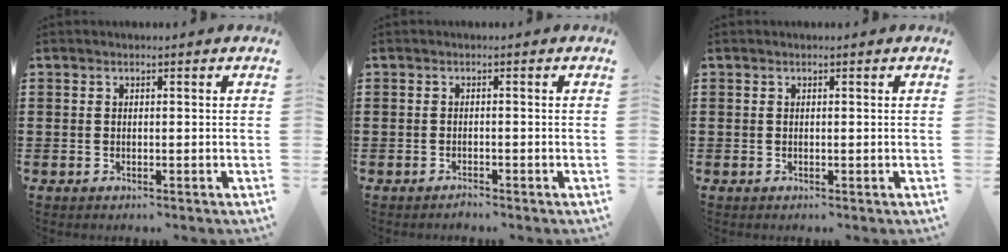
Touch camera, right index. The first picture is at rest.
{"total": 1.0, "force": [-0.9, 0.1, 0.2], "torque": [-0.008, -0.001, -0.018]}
{"total": 0.0}